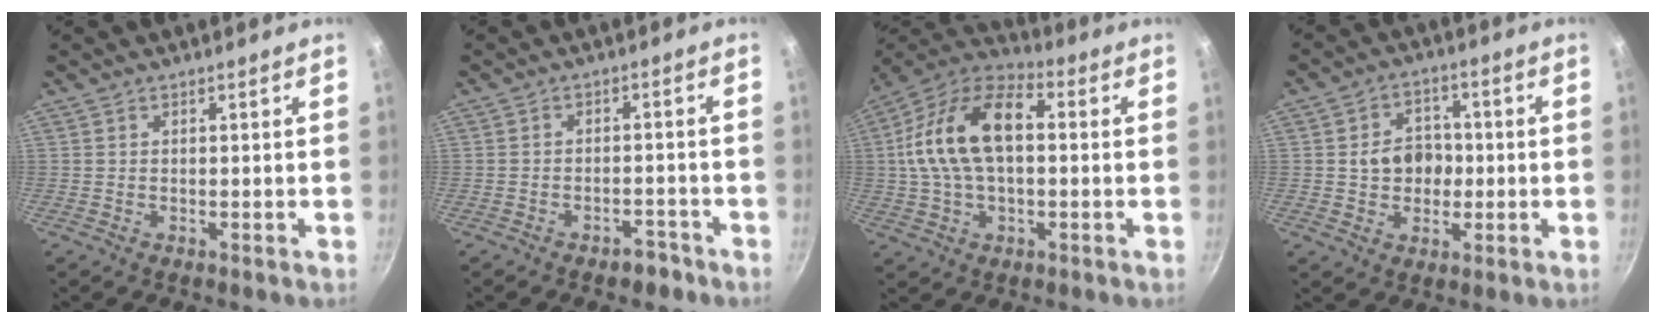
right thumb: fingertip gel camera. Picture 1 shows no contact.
{"total": 3.6, "force": [-2.6, 1.9, 1.7], "torque": [-0.010, 0.030, -0.024]}
{"total": 18.5, "force": [1.7, 10.6, 15.1], "torque": [-0.271, 0.037, 0.013]}
{"total": 8.2, "force": [-0.2, 6.7, 4.7], "torque": [-0.046, 0.011, -0.008]}